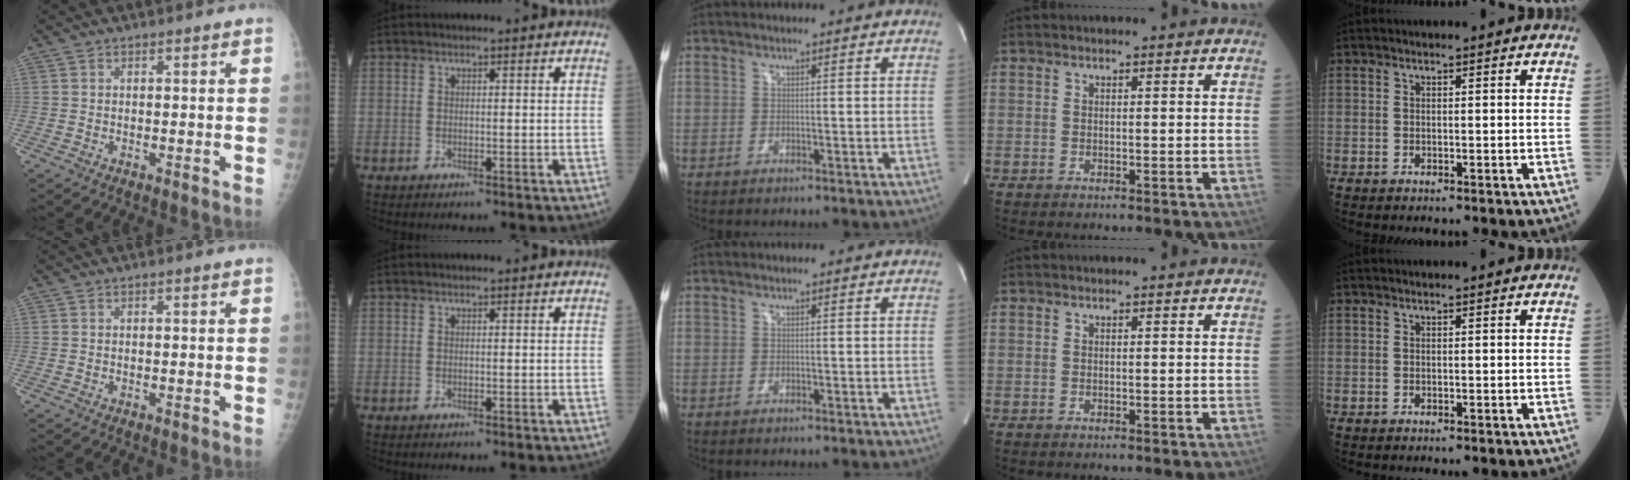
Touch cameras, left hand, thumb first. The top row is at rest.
{}